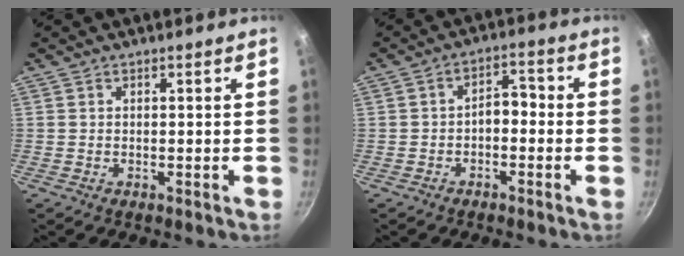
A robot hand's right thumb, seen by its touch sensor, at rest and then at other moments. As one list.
[{"total": 4.3, "force": [-1.3, 2.6, 3.1], "torque": [-0.029, 0.028, -0.025]}]